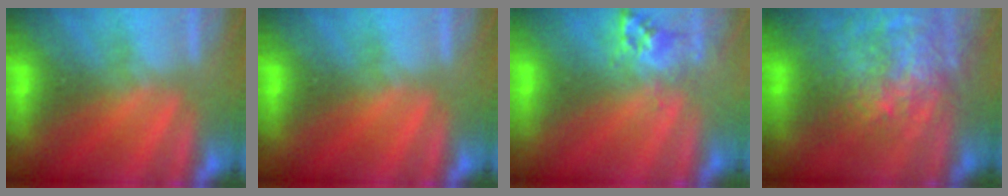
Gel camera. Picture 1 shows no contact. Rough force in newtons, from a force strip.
{"total": 0.0}
{"total": 2.5}
{"total": 8.7}